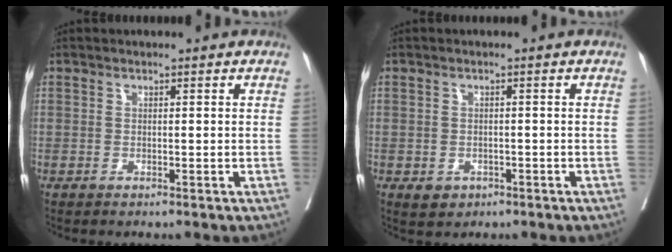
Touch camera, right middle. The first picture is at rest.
{"total": 2.3, "force": [-1.1, 1.8, 0.8], "torque": [-0.009, 0.003, -0.009]}